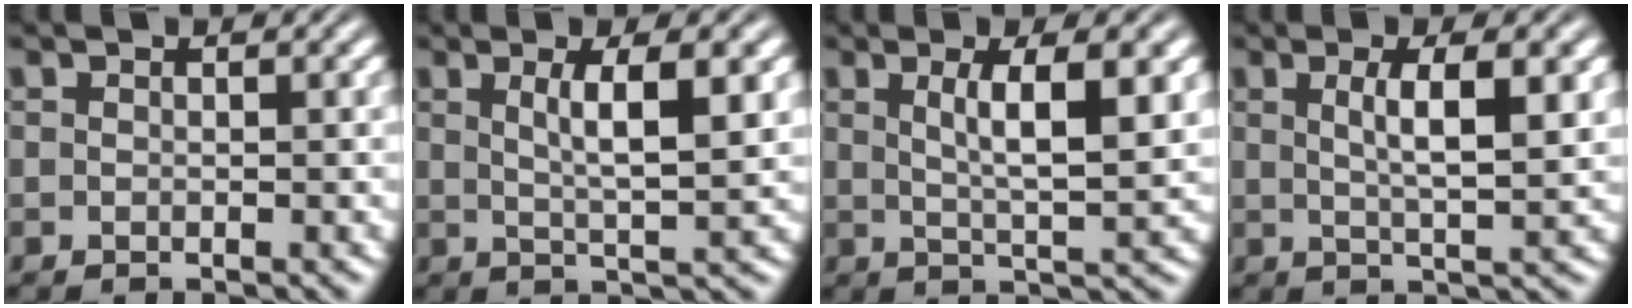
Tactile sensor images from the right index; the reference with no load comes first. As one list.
[{"total": 3.8, "force": [1.1, -1.0, 3.5], "torque": [-0.044, -0.002, 0.028]}, {"total": 4.2, "force": [1.1, -0.9, 3.9], "torque": [-0.051, -0.004, 0.028]}, {"total": 3.6, "force": [1.0, -0.9, 3.4], "torque": [-0.044, -0.003, 0.024]}]